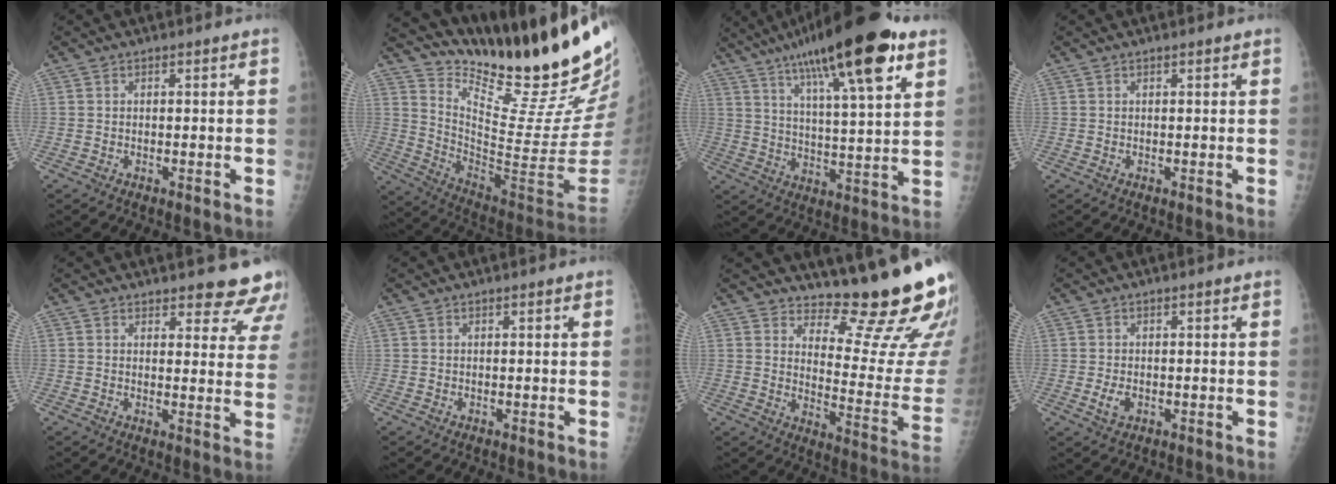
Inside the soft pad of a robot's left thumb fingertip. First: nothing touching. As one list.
[{"total": 27.2, "force": [22.4, 3.9, 15.0], "torque": [-0.198, -0.173, 0.335]}, {"total": 22.6, "force": [13.0, 4.6, 18.0], "torque": [-0.282, -0.026, 0.207]}, {"total": 0.0}, {"total": 10.3, "force": [9.4, 3.2, 2.6], "torque": [0.019, -0.056, 0.089]}, {"total": 0.0}, {"total": 17.7, "force": [15.5, 2.7, 8.2], "torque": [-0.073, -0.173, 0.201]}, {"total": 2.5, "force": [-0.3, 1.6, 1.9], "torque": [-0.035, -0.004, -0.004]}]